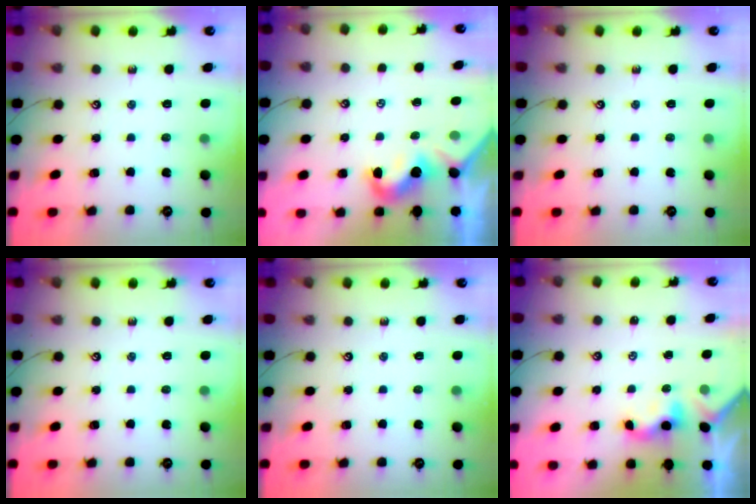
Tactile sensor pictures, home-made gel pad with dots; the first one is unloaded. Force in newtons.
{"total": 2.1, "press": 2.1, "slide": 0.6}
{"total": 0.0}
{"total": 0.0}
{"total": 0.0}
{"total": 0.5, "press": 0.4, "slide": 0.4}